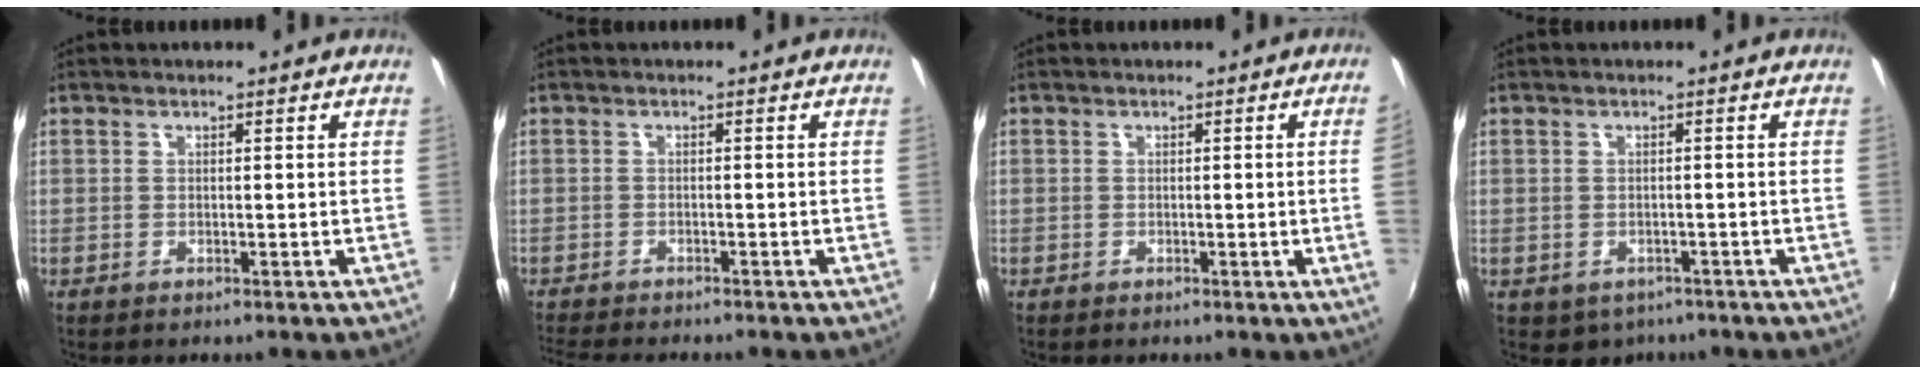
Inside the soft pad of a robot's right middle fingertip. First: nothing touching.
{"total": 5.4, "force": [-5.0, 0.3, 2.0], "torque": [-0.054, -0.021, -0.087]}
{"total": 2.5, "force": [-0.1, -1.4, 2.1], "torque": [-0.030, -0.011, 0.002]}
{"total": 3.5, "force": [-2.1, 2.7, 0.9], "torque": [-0.026, -0.009, -0.023]}